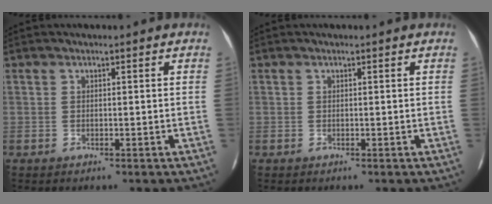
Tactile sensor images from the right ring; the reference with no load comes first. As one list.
[{"total": 0.0}]